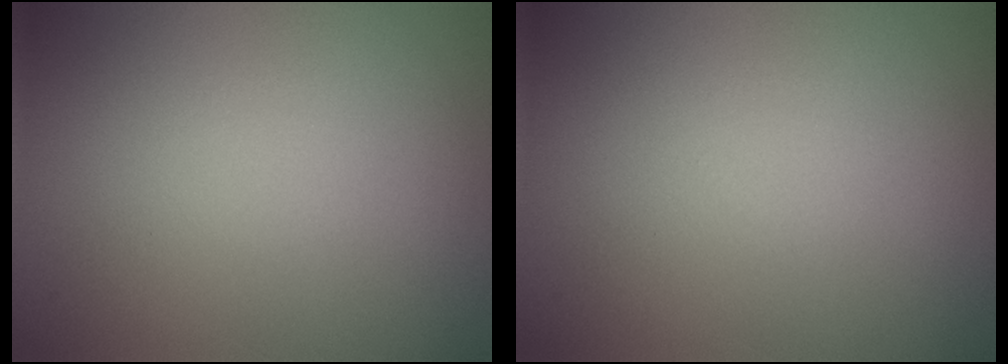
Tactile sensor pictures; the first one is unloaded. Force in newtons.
{"total": 0.0}